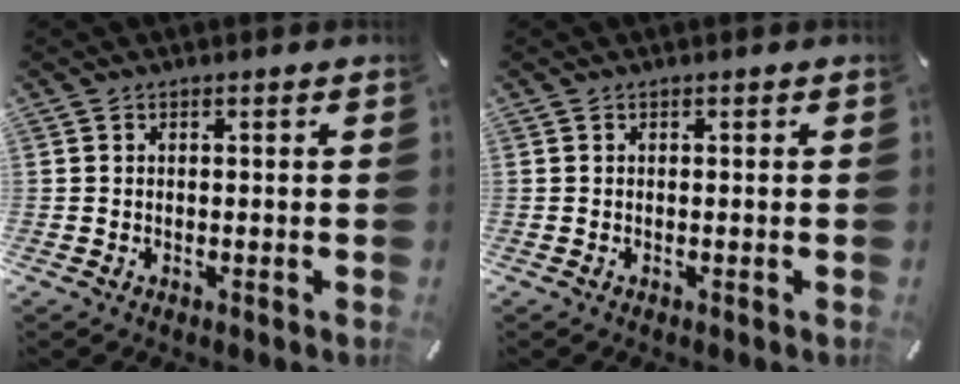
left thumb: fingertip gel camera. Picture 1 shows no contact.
{"total": 0.0}